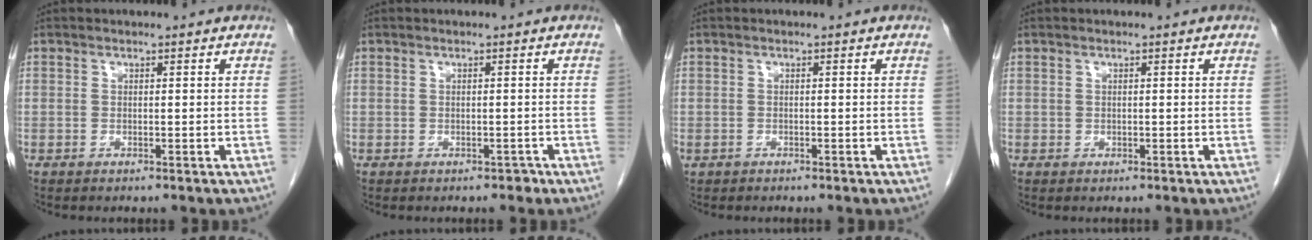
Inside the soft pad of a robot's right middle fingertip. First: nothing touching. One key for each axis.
{"total": 0.6, "fx": -0.4, "fy": 0.3, "fz": 0.2, "tx": 0.000, "ty": 0.001, "tz": -0.006}
{"total": 0.6, "fx": -0.4, "fy": 0.3, "fz": 0.1, "tx": -0.006, "ty": 0.002, "tz": -0.006}
{"total": 0.0}